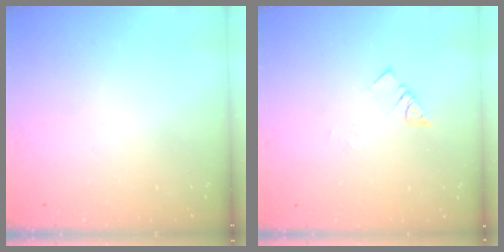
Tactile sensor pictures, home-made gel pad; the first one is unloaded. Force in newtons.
{"total": 1.7, "press": 1.7, "slide": 0.1}